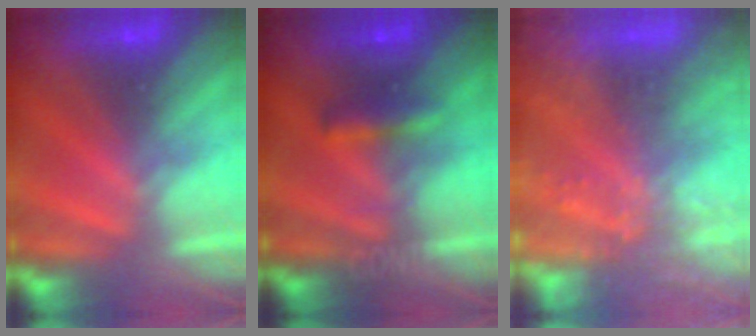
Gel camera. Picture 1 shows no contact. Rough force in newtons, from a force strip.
{"total": 8.3}
{"total": 6.8}